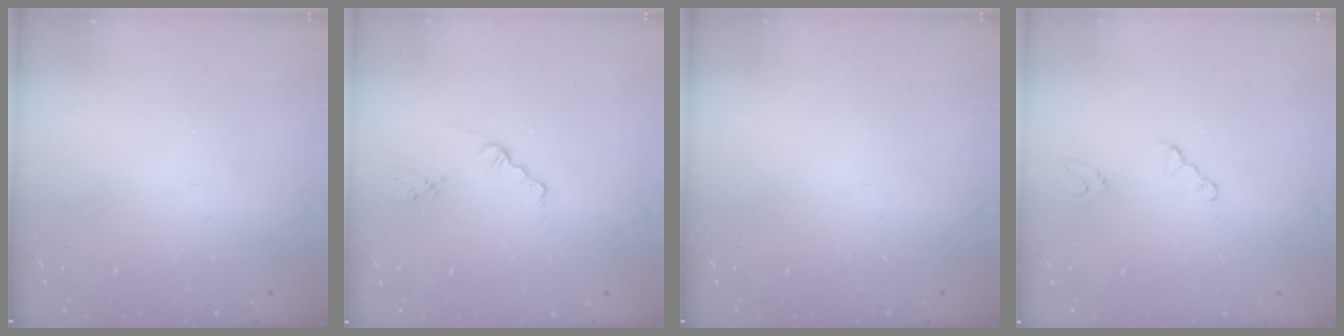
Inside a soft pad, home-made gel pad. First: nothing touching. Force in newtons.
{"total": 1.1, "press": 1.1, "slide": 0.2}
{"total": 0.0}
{"total": 2.1, "press": 2.1, "slide": 0.3}